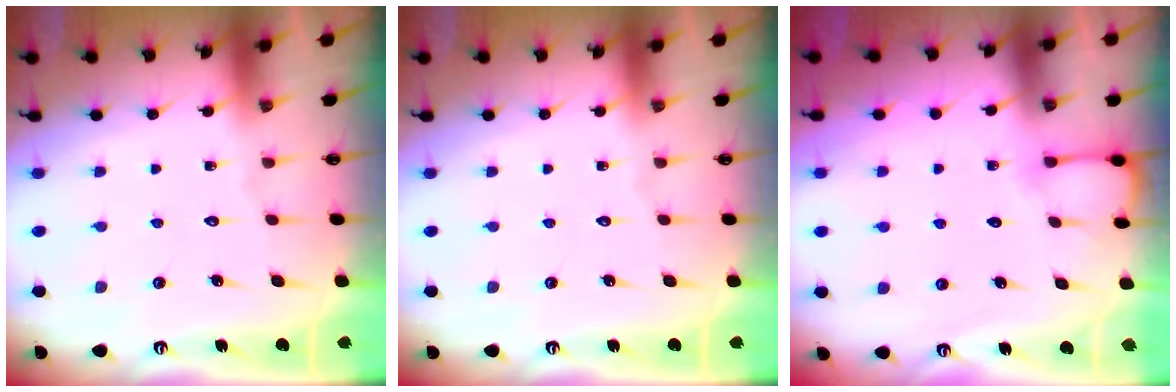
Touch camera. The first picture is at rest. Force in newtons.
{"total": 0.0}
{"total": 4.5, "press": 4.5, "slide": 0.4}